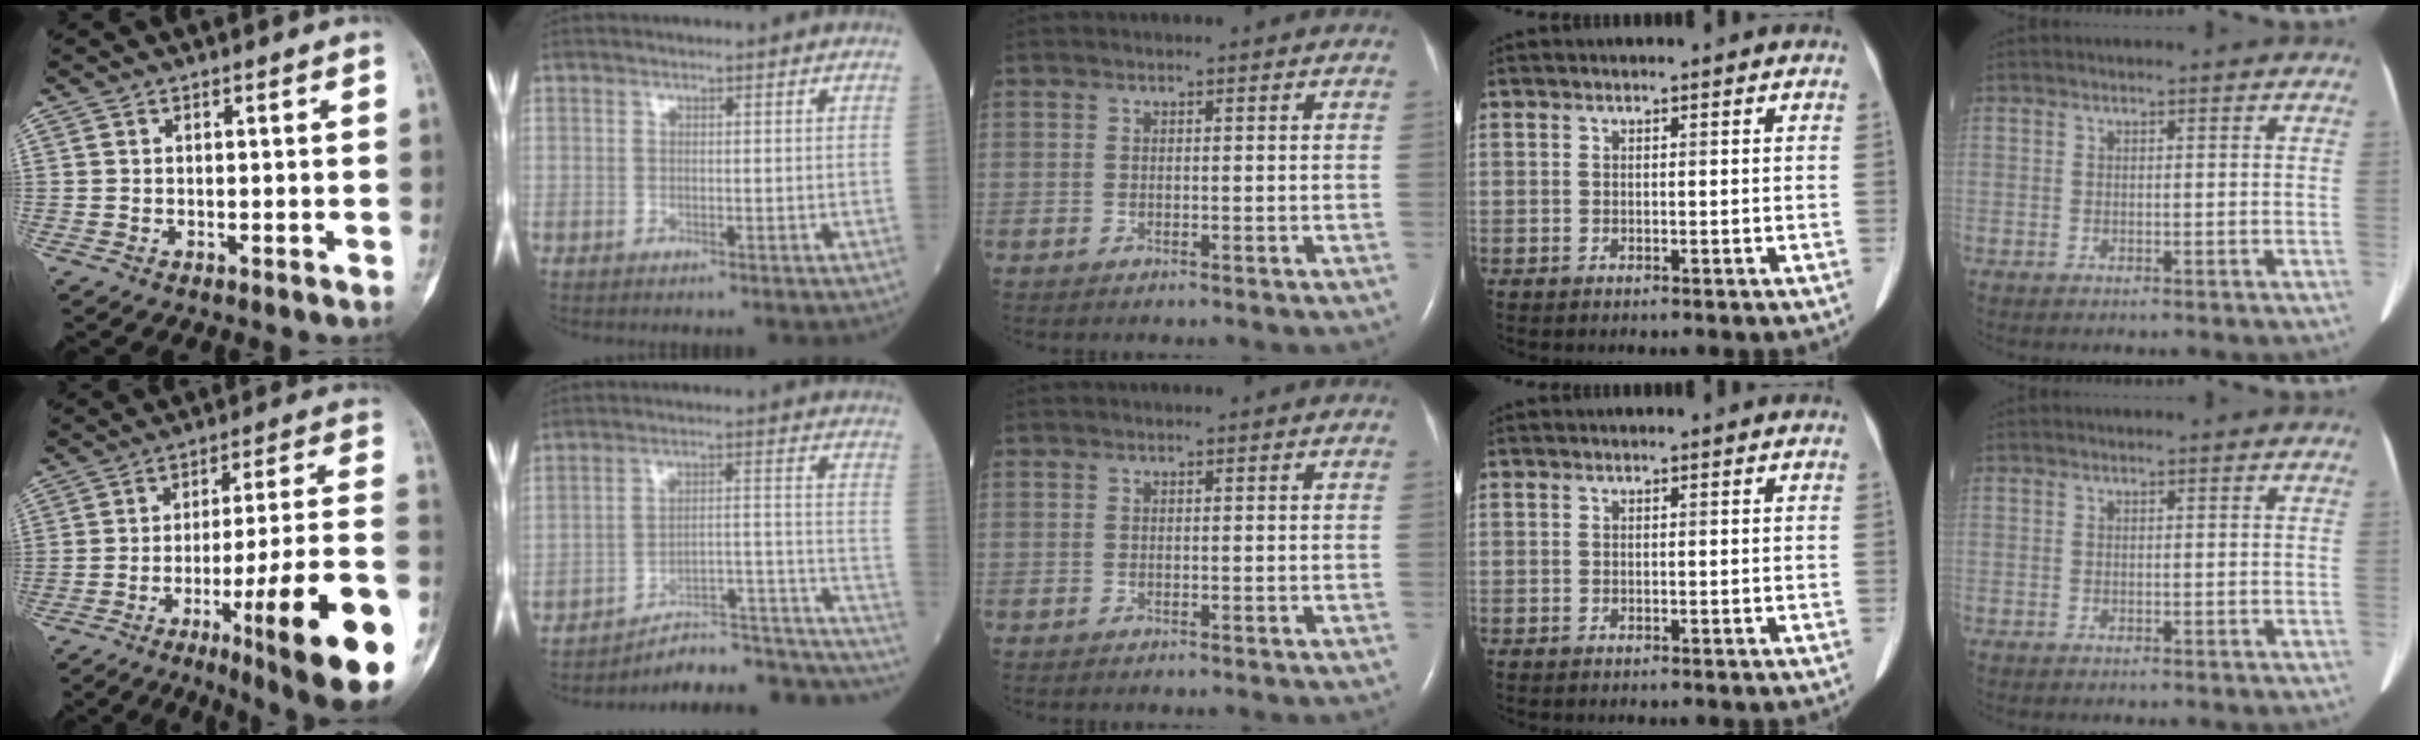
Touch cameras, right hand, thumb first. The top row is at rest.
{"thumb": {"total": 24.2, "force": [-9.7, 2.7, 22.0], "torque": [-0.275, 0.032, -0.141]}, "index": {"total": 19.7, "force": [-19.1, 1.4, 4.4], "torque": [-0.005, 0.053, -0.262]}}